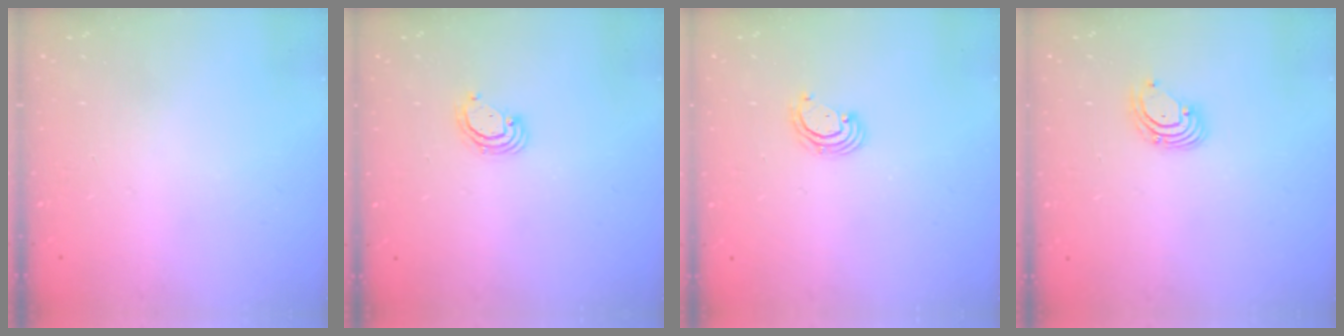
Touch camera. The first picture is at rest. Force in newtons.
{"total": 3.5, "press": 3.5, "slide": 0.1}
{"total": 2.6, "press": 2.6, "slide": 0.2}
{"total": 2.7, "press": 2.7, "slide": 0.3}